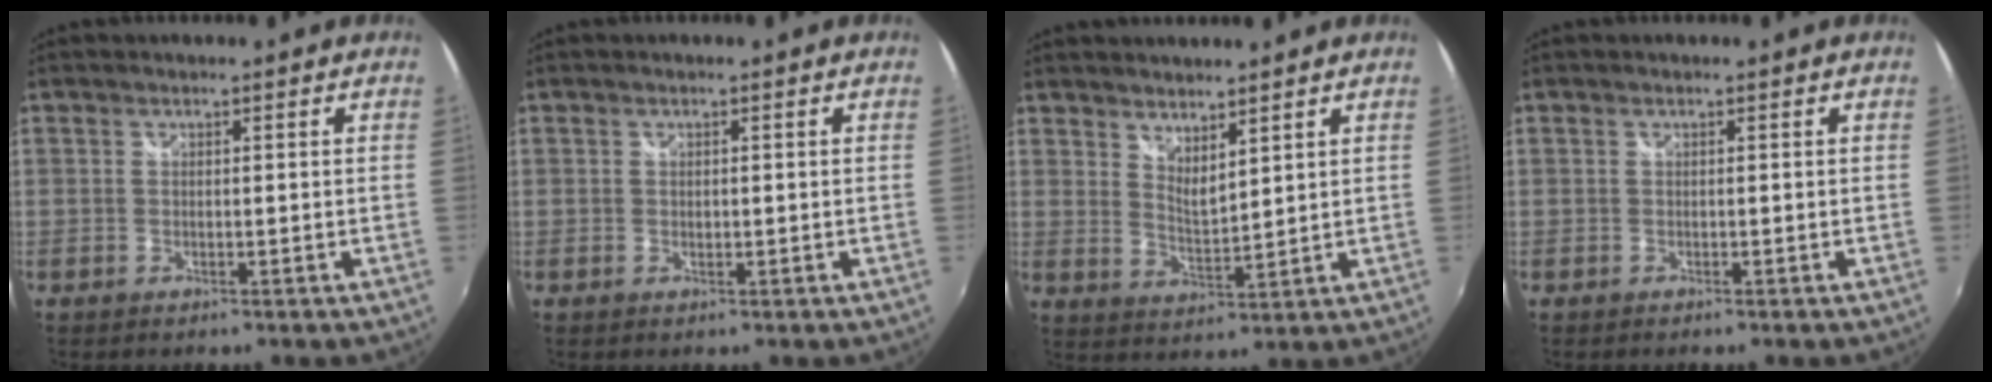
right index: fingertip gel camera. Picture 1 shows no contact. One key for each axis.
{"total": 0.6, "fx": 0.1, "fy": 0.4, "fz": 0.5, "tx": -0.008, "ty": -0.001, "tz": 0.002}
{"total": 5.0, "fx": 4.3, "fy": 1.1, "fz": 2.5, "tx": -0.038, "ty": -0.008, "tz": 0.074}
{"total": 0.0}